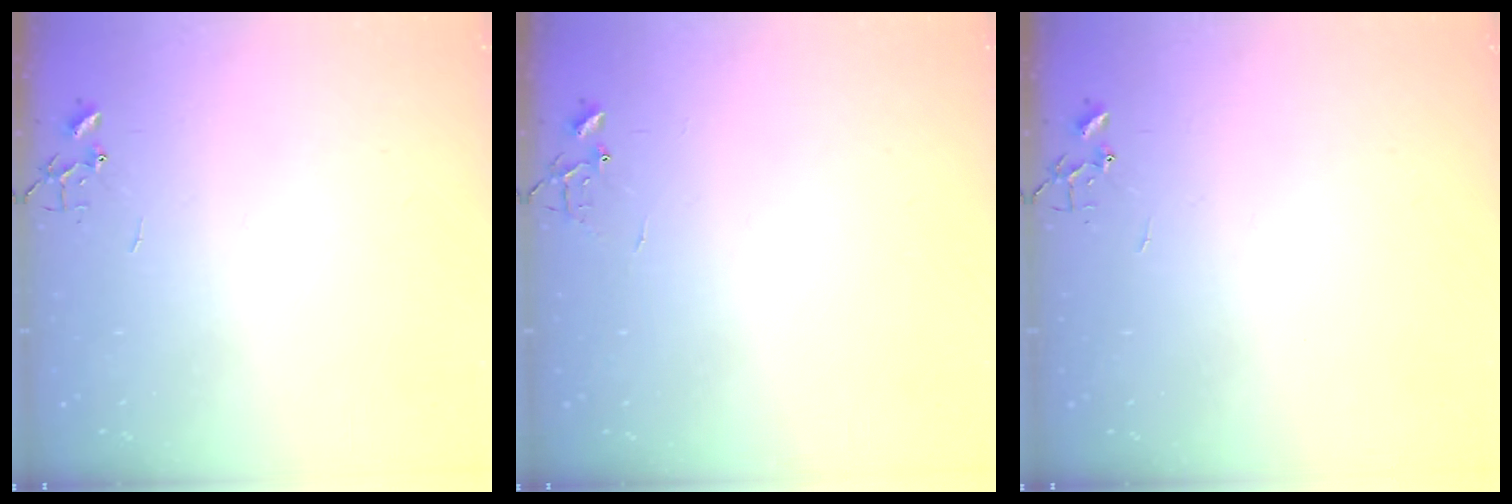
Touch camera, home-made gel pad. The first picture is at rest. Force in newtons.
{"total": 5.8, "press": 5.8, "slide": 0.5}
{"total": 0.0}